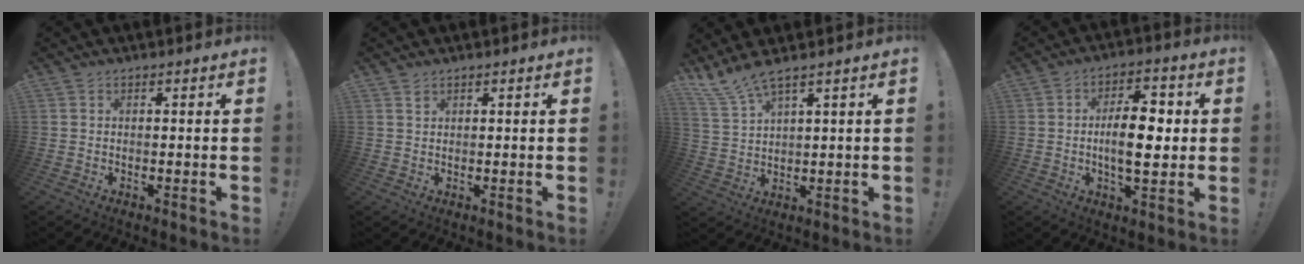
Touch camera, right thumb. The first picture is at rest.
{"total": 1.0, "force": [0.7, 0.6, 0.3], "torque": [0.006, -0.006, 0.011]}
{"total": 6.3, "force": [5.2, 0.5, 3.5], "torque": [-0.088, -0.024, 0.099]}
{"total": 12.3, "force": [-0.5, 5.8, 10.9], "torque": [-0.174, 0.005, -0.013]}